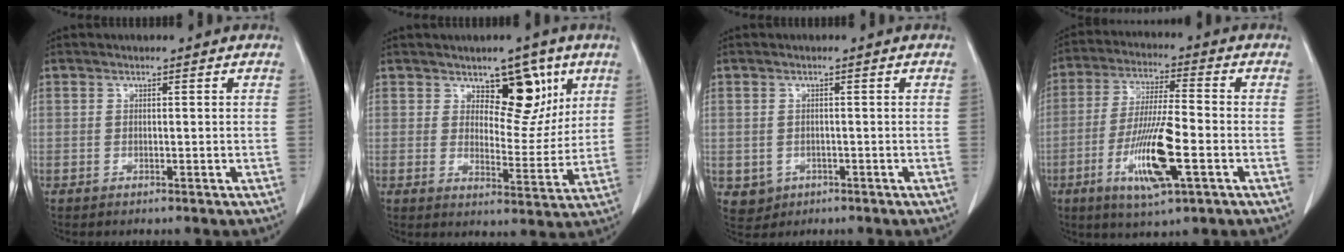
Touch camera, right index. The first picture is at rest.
{"total": 8.1, "force": [4.3, 4.1, 5.5], "torque": [-0.064, -0.001, 0.069]}
{"total": 2.9, "force": [-0.8, 2.8, 0.6], "torque": [-0.006, 0.003, -0.001]}
{"total": 12.4, "force": [-4.2, 1.5, 11.6], "torque": [-0.229, -0.016, -0.073]}